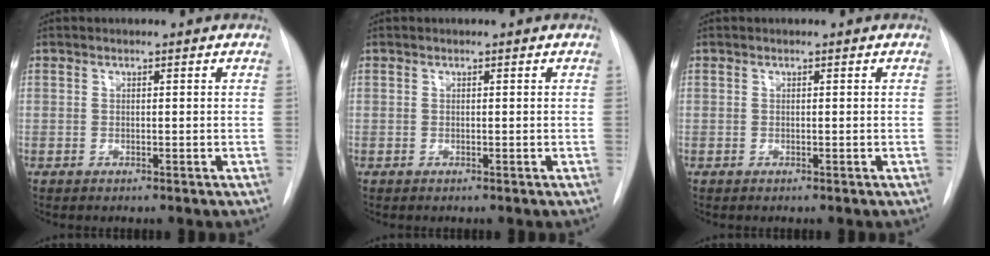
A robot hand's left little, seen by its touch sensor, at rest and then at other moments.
{"total": 0.0}
{"total": 0.0}